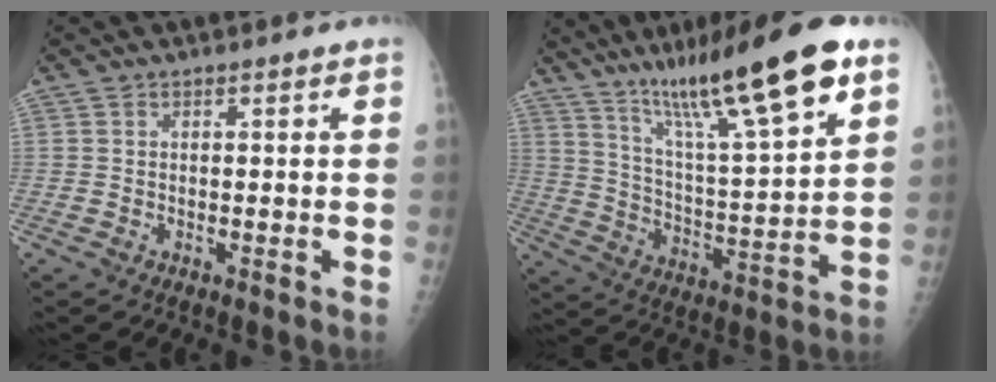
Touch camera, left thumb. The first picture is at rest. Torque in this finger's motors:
{"motor_torque": [0.50, 0.53, 1.43, -1.34, 0.33]}